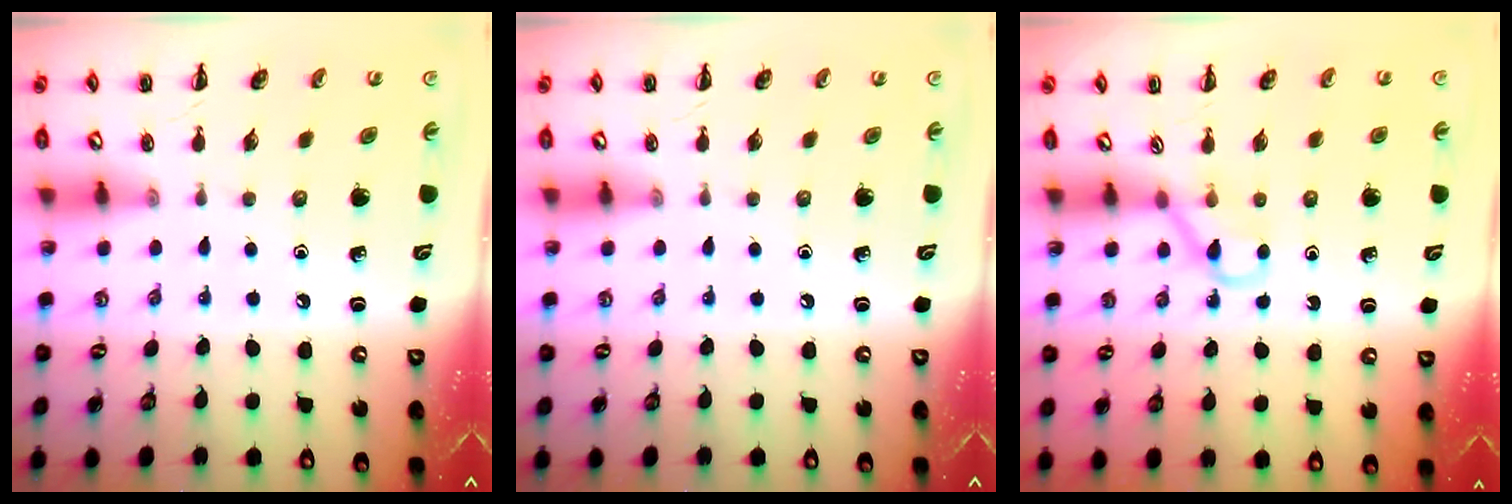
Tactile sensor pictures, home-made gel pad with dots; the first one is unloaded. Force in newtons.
{"total": 0.0}
{"total": 2.6, "press": 2.4, "slide": 0.9}